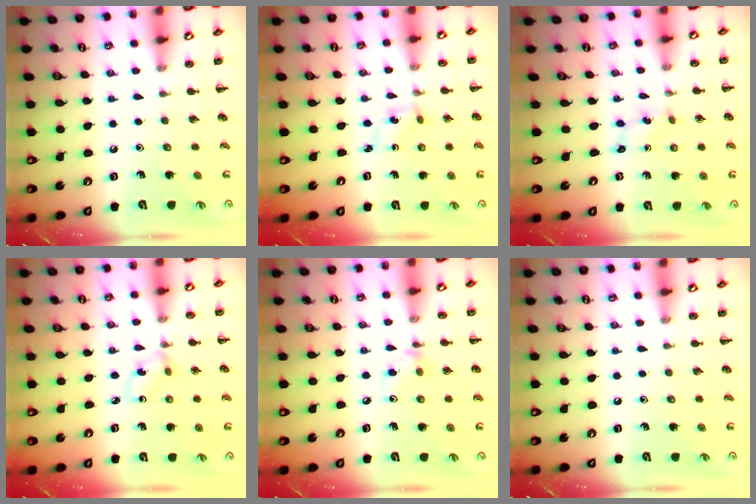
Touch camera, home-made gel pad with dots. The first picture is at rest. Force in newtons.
{"total": 2.5, "press": 2.3, "slide": 1.0}
{"total": 1.3, "press": 1.2, "slide": 0.4}
{"total": 1.7, "press": 1.6, "slide": 0.7}
{"total": 4.9, "press": 4.7, "slide": 1.2}
{"total": 0.0}